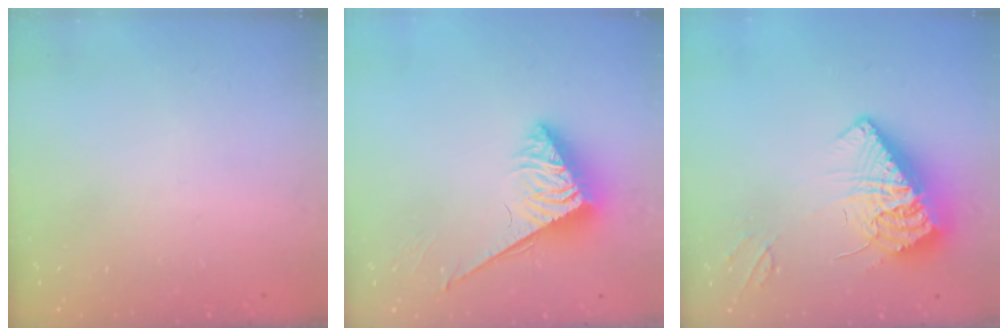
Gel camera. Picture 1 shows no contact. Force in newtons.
{"total": 3.8, "press": 3.8, "slide": 0.4}
{"total": 12.0, "press": 11.9, "slide": 1.0}